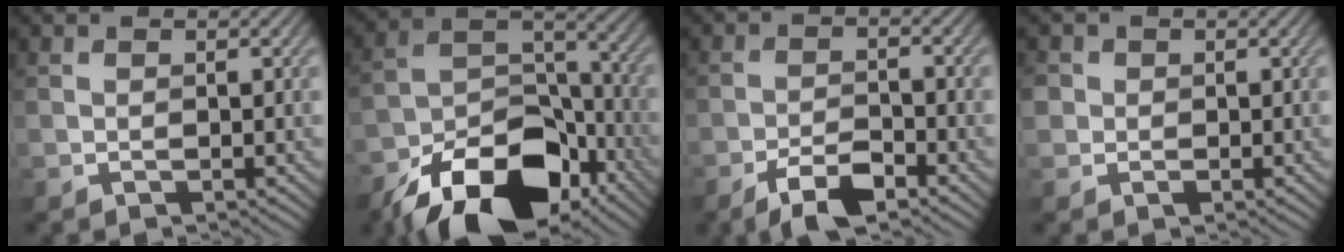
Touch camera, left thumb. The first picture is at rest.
{"total": 15.1, "force": [-10.3, 7.8, 8.0], "torque": [-0.144, -0.014, -0.190]}
{"total": 4.9, "force": [-3.5, 1.6, 3.1], "torque": [-0.058, 0.001, -0.065]}
{"total": 2.1, "force": [-0.1, 2.0, 0.7], "torque": [-0.011, -0.004, -0.004]}